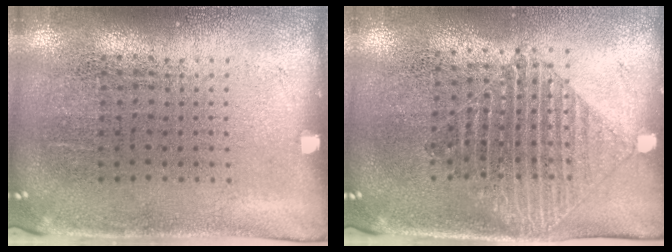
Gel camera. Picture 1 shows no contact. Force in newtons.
{"total": 1.3, "press": 1.1, "slide": 0.6}